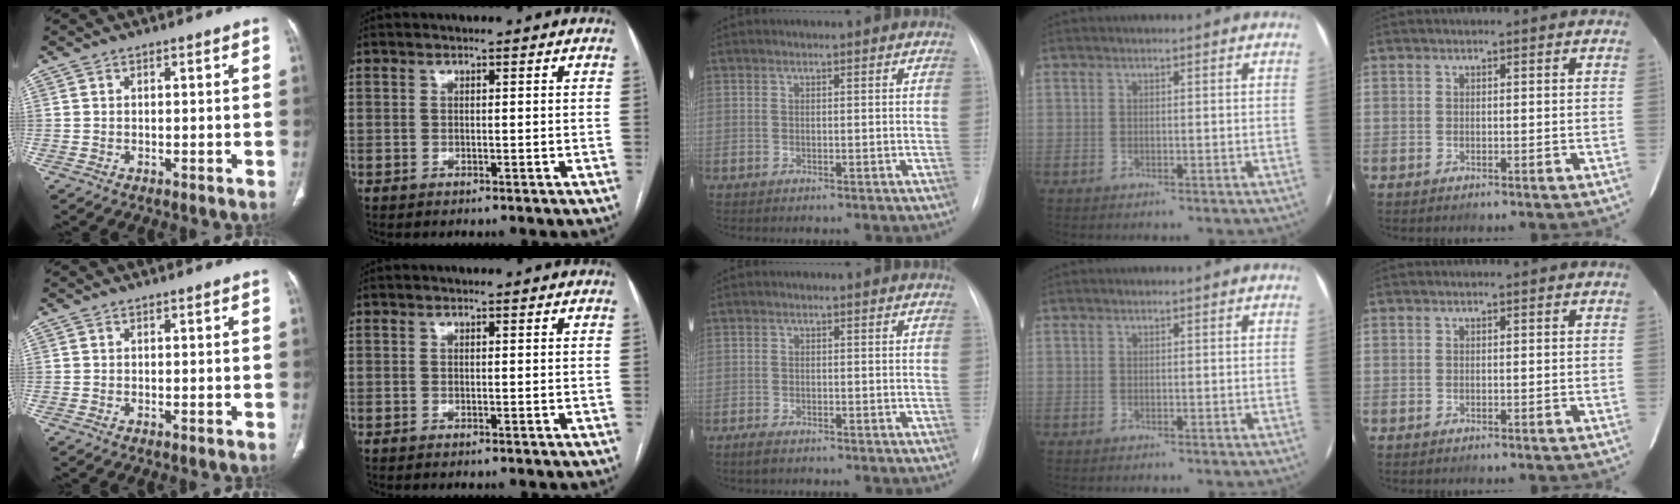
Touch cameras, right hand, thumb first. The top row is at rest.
{"middle": {"total": 1.9, "force": [-1.5, 0.7, 1.0], "torque": [-0.030, -0.004, -0.025]}}